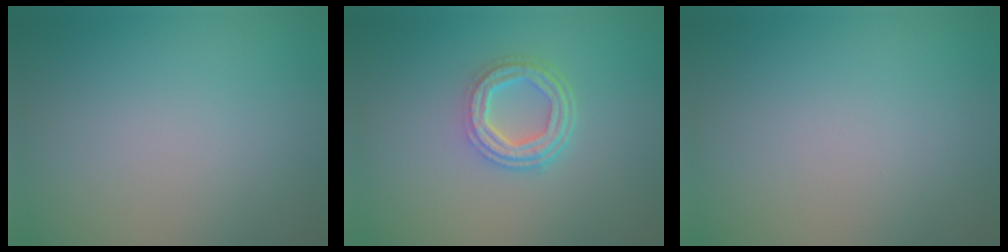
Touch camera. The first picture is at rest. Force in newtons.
{"total": 4.4, "press": 3.4, "slide": 2.8}
{"total": 0.0}